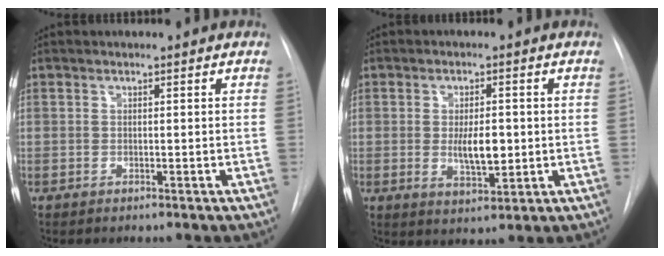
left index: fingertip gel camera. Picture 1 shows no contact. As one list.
[{"total": 5.4, "force": [-0.1, 2.0, 5.0], "torque": [-0.087, -0.008, 0.005]}]